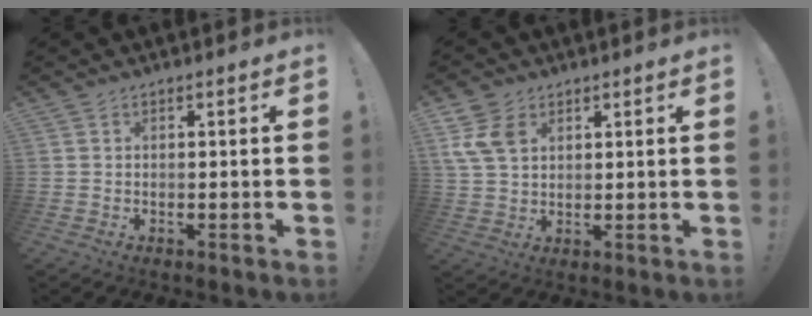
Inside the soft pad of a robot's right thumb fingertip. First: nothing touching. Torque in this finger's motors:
{"motor_torque": [0.00, 0.24, 0.15, 0.67, 0.25]}